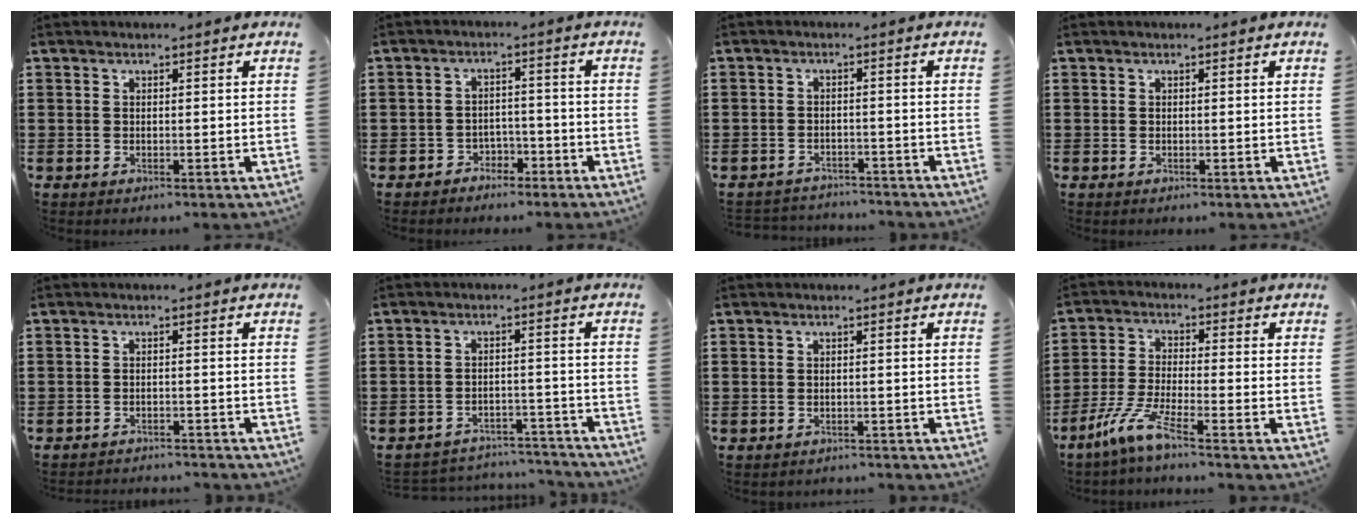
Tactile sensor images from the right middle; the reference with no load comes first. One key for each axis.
{"total": 2.9, "fx": -2.6, "fy": 1.2, "fz": 0.0, "tx": -0.011, "ty": 0.003, "tz": -0.058}
{"total": 2.7, "fx": -2.6, "fy": 0.5, "fz": -0.4, "tx": -0.001, "ty": 0.001, "tz": -0.060}
{"total": 0.0}
{"total": 1.9, "fx": -1.9, "fy": 0.1, "fz": 0.0, "tx": -0.006, "ty": 0.001, "tz": -0.041}
{"total": 4.3, "fx": -4.2, "fy": 0.7, "fz": 0.1, "tx": -0.012, "ty": 0.004, "tz": -0.092}
{"total": 1.0, "fx": -1.0, "fy": 0.3, "fz": -0.2, "tx": 0.001, "ty": 0.004, "tz": -0.023}
{"total": 6.8, "fx": -4.7, "fy": 0.4, "fz": 4.9, "tx": -0.120, "ty": -0.017, "tz": -0.096}